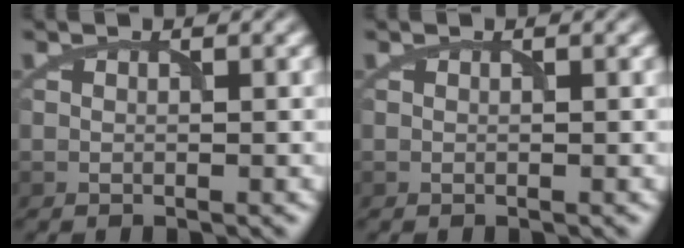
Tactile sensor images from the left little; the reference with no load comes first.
{"total": 0.0}